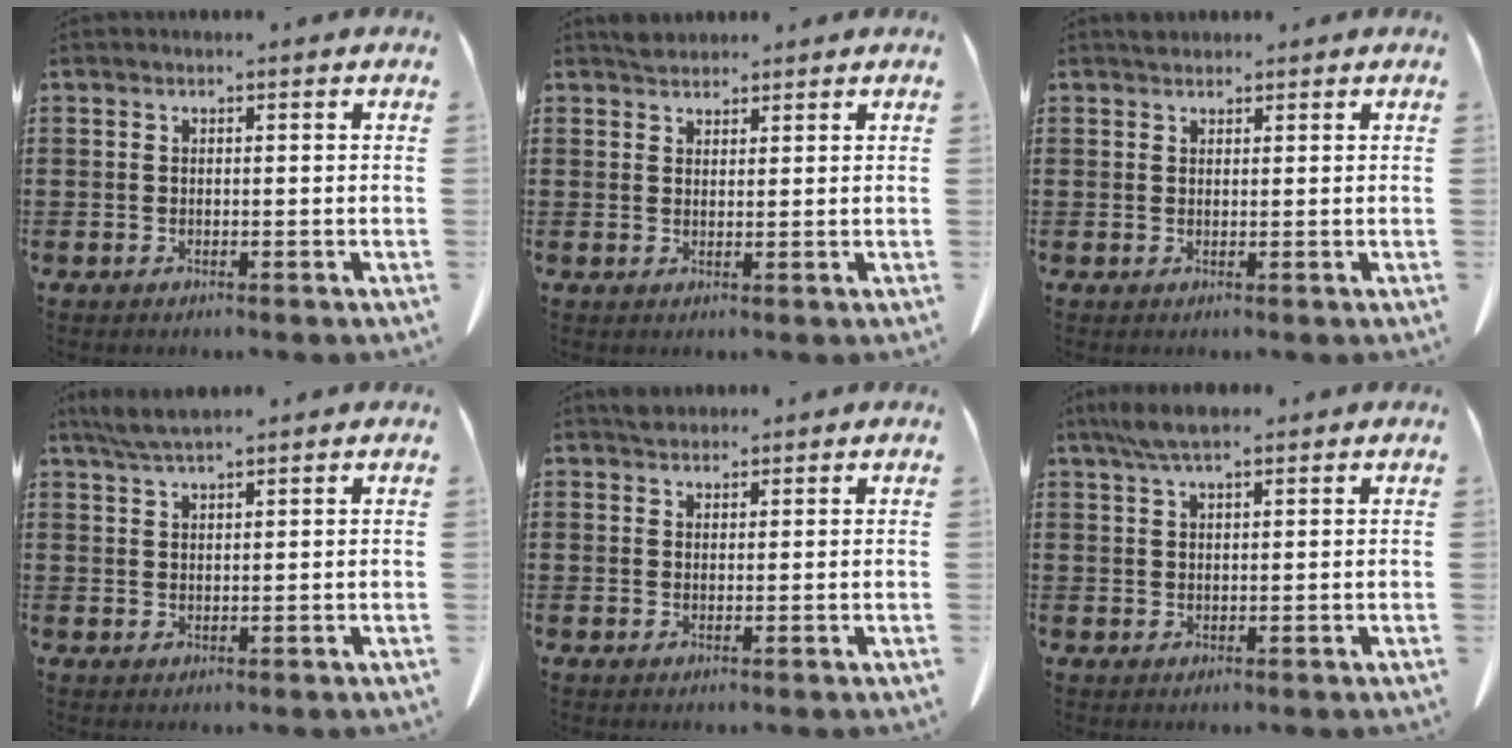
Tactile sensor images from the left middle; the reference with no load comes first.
{"total": 2.0, "force": [1.8, 0.7, 0.1], "torque": [-0.008, 0.001, 0.038]}
{"total": 1.2, "force": [1.1, 0.5, 0.1], "torque": [-0.006, 0.000, 0.023]}
{"total": 3.3, "force": [2.8, 0.4, 1.8], "torque": [-0.043, -0.004, 0.053]}
{"total": 1.8, "force": [1.7, 0.7, 0.2], "torque": [-0.008, 0.001, 0.034]}
{"total": 4.1, "force": [2.8, 1.0, 2.8], "torque": [-0.061, 0.001, 0.053]}